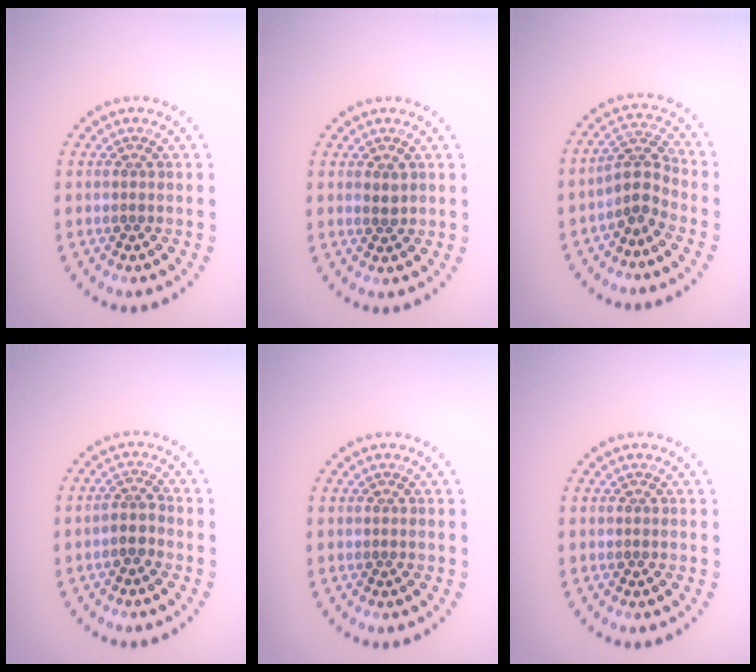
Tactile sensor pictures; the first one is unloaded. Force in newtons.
{"total": 1.1, "press": 1.1, "slide": 0.3}
{"total": 2.6, "press": 1.8, "slide": 1.9}
{"total": 1.7, "press": 1.4, "slide": 0.9}
{"total": 0.0}
{"total": 0.0}